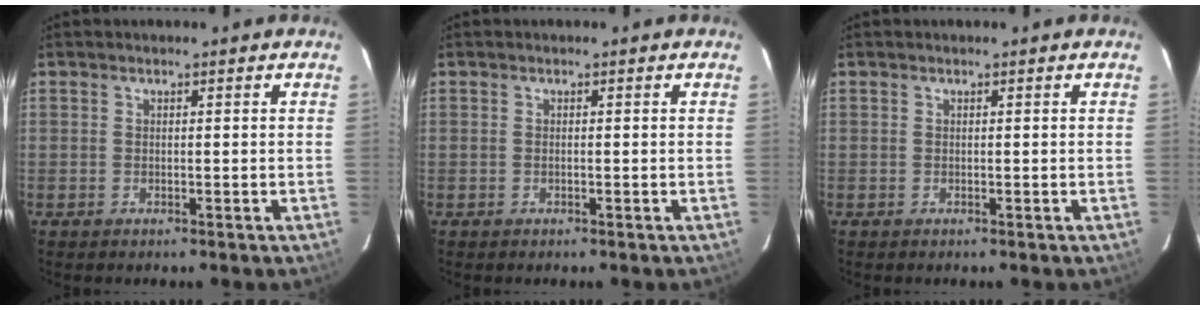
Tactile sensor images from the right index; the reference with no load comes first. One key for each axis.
{"total": 0.0}
{"total": 0.0}